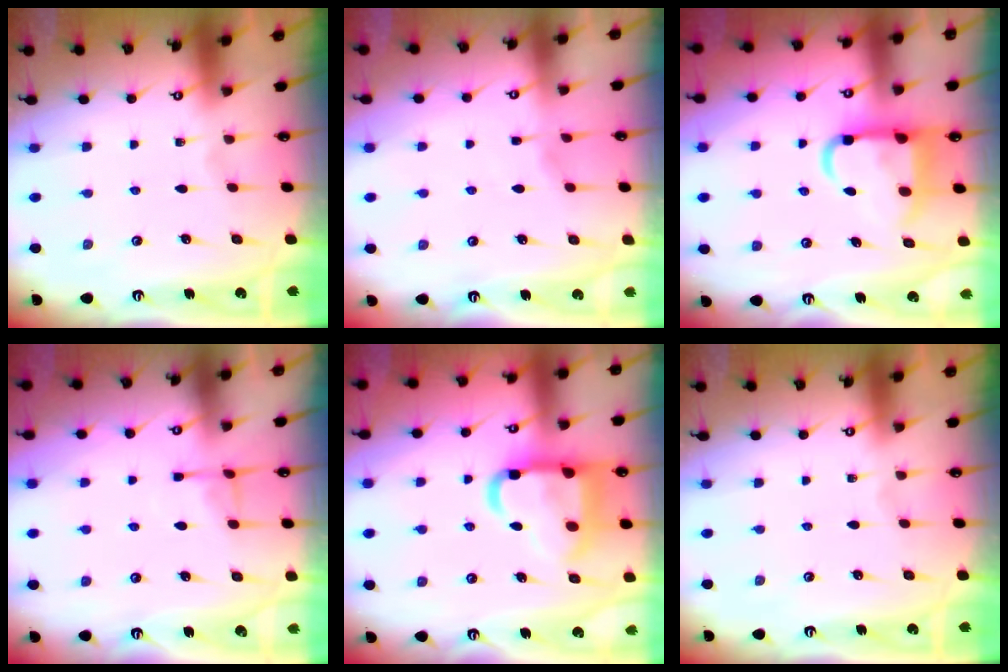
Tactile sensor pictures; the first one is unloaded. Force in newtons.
{"total": 1.5, "press": 1.5, "slide": 0.4}
{"total": 12.0, "press": 11.9, "slide": 1.6}
{"total": 4.8, "press": 4.8, "slide": 0.8}
{"total": 17.7, "press": 17.5, "slide": 2.0}
{"total": 0.0}